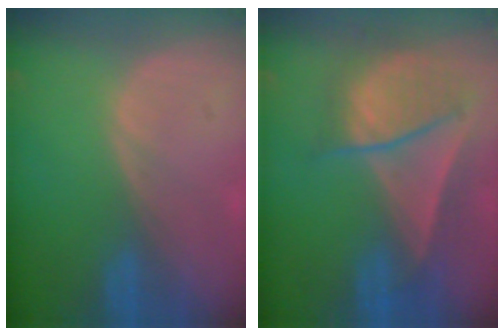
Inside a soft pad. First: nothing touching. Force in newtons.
{"total": 7.8, "press": 7.3, "slide": 2.7}